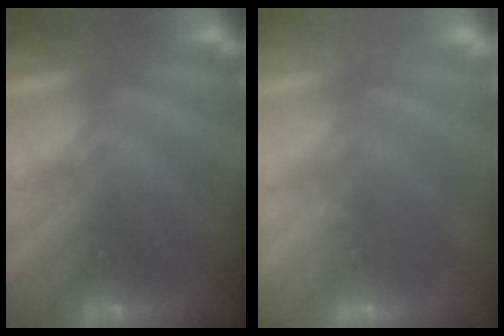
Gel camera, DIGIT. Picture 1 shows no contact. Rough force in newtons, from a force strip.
{"total": 2.1}